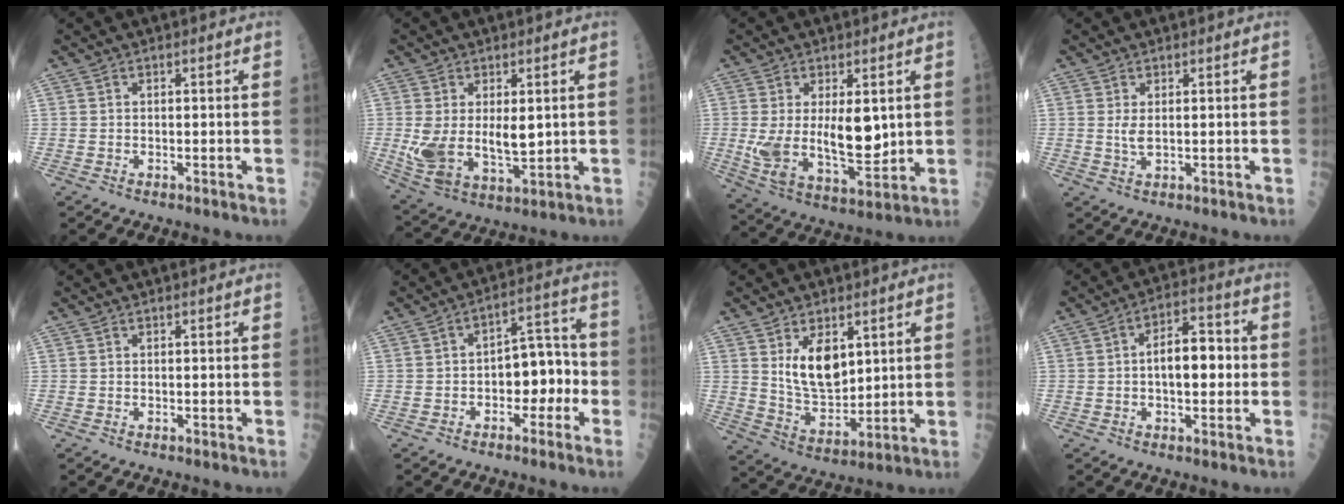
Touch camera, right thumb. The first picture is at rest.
{"total": 11.3, "force": [0.9, 6.3, 9.3], "torque": [-0.167, -0.019, 0.034]}
{"total": 13.2, "force": [1.6, 6.3, 11.5], "torque": [-0.191, -0.031, 0.042]}
{"total": 2.0, "force": [0.5, 0.7, 1.8], "torque": [-0.037, -0.007, 0.013]}
{"total": 0.0}
{"total": 8.8, "force": [-2.3, 5.5, 6.5], "torque": [-0.049, 0.044, -0.041]}
{"total": 10.4, "force": [3.8, 5.9, 7.7], "torque": [-0.107, -0.031, 0.082]}
{"total": 9.7, "force": [0.0, 4.9, 8.3], "torque": [-0.106, 0.022, -0.004]}